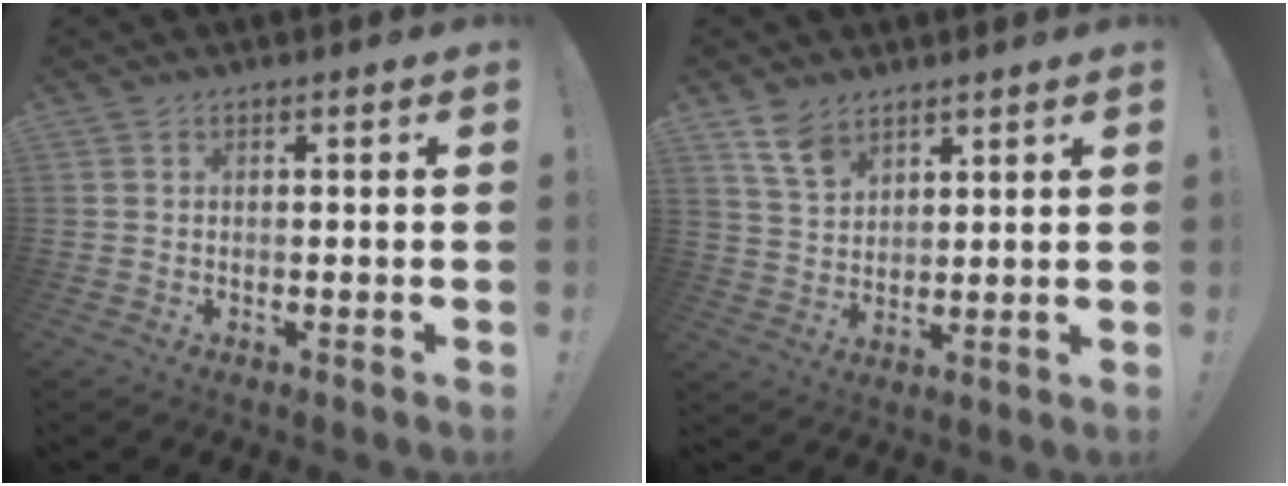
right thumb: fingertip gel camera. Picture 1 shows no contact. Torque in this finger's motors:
{"motor_torque": [1.05, 1.55, 0.39, -0.20, -0.01]}